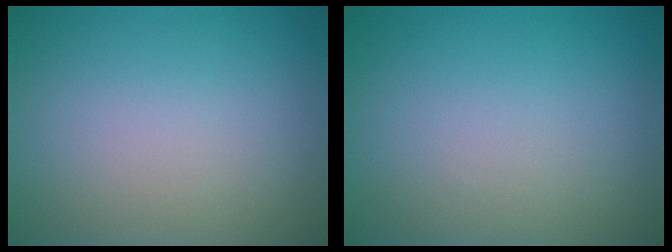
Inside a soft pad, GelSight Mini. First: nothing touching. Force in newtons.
{"total": 0.0}